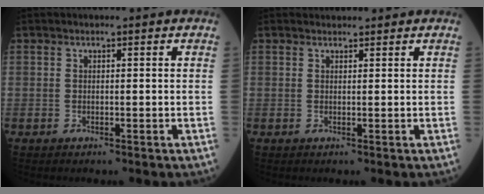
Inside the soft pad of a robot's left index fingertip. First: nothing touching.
{"total": 1.2, "force": [1.1, 0.3, -0.1], "torque": [-0.009, 0.009, 0.020]}